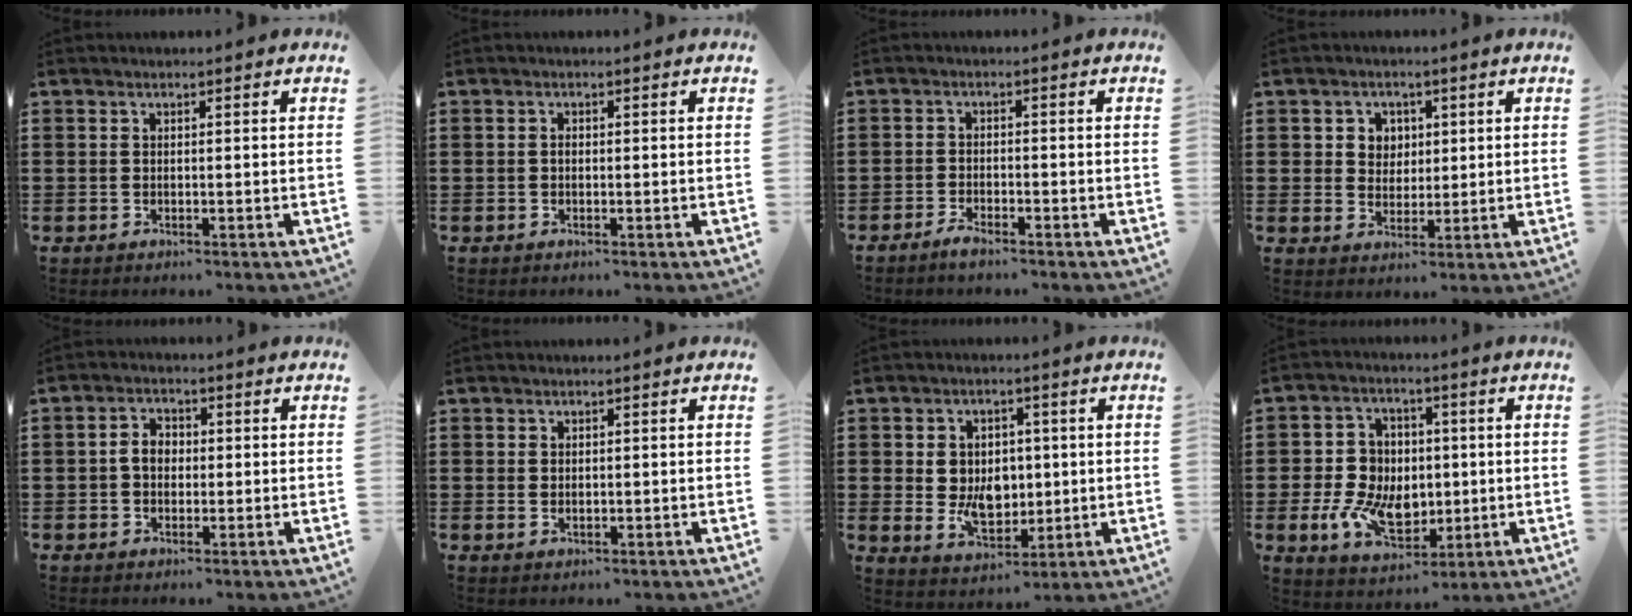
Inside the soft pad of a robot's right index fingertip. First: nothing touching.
{"total": 0.6, "force": [-0.1, 0.4, 0.5], "torque": [-0.012, -0.002, -0.002]}
{"total": 1.8, "force": [-1.7, 0.1, 0.6], "torque": [-0.015, 0.000, -0.032]}
{"total": 3.7, "force": [1.1, 3.5, 0.7], "torque": [-0.030, 0.013, 0.018]}
{"total": 3.3, "force": [-0.1, 2.4, 2.3], "torque": [-0.049, 0.009, -0.004]}
{"total": 0.8, "force": [0.2, 0.5, 0.5], "torque": [-0.011, 0.005, 0.004]}
{"total": 6.3, "force": [0.5, 4.9, 3.9], "torque": [-0.062, 0.004, 0.006]}
{"total": 9.7, "force": [-1.2, 7.6, 5.9], "torque": [-0.152, 0.016, -0.022]}